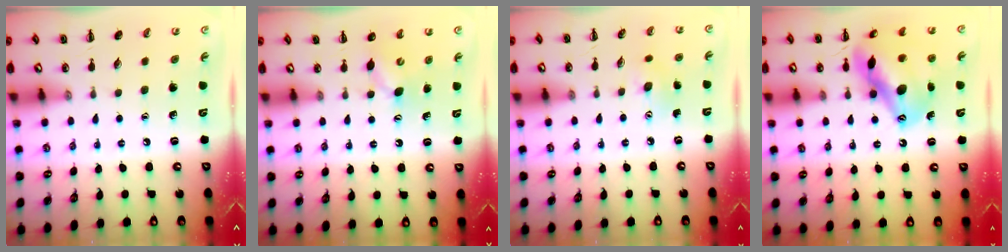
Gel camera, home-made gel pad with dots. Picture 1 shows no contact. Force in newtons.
{"total": 4.3, "press": 4.1, "slide": 1.0}
{"total": 5.6, "press": 5.4, "slide": 1.6}
{"total": 15.6, "press": 15.0, "slide": 4.1}